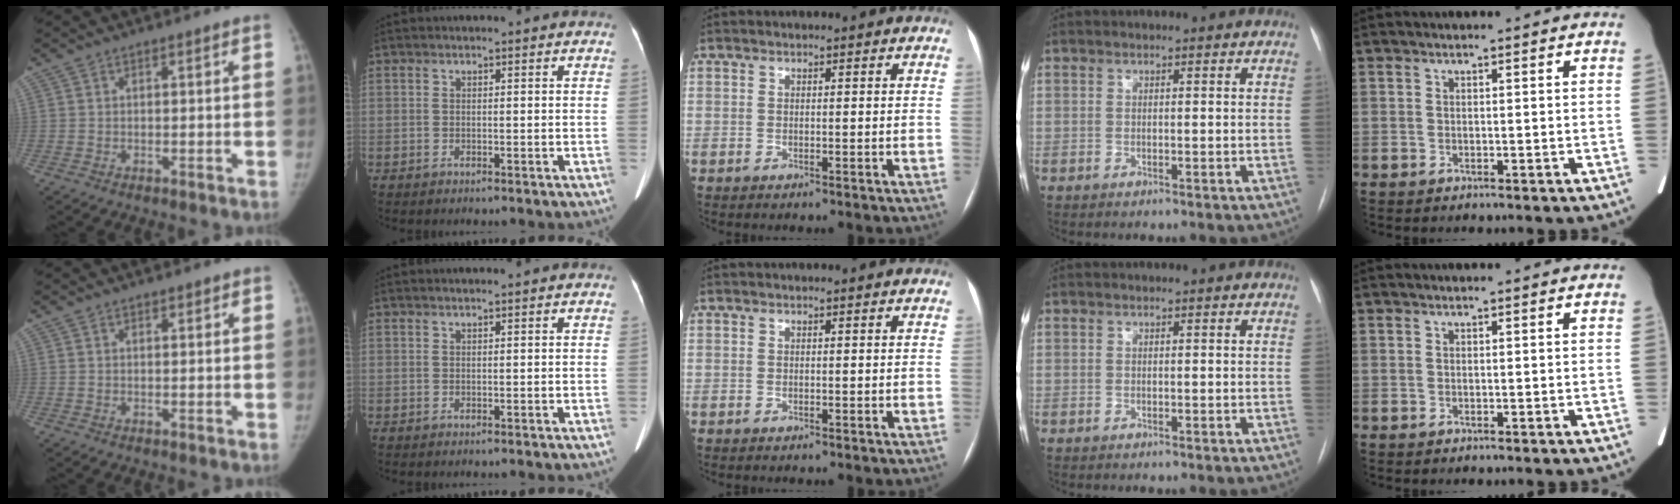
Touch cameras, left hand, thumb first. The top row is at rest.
{"thumb": {"total": 0.9, "force": [0.7, 0.5, 0.3], "torque": [0.004, -0.004, 0.007]}, "index": {"total": 1.0, "force": [0.8, -0.1, 0.6], "torque": [-0.011, 0.012, 0.017]}}